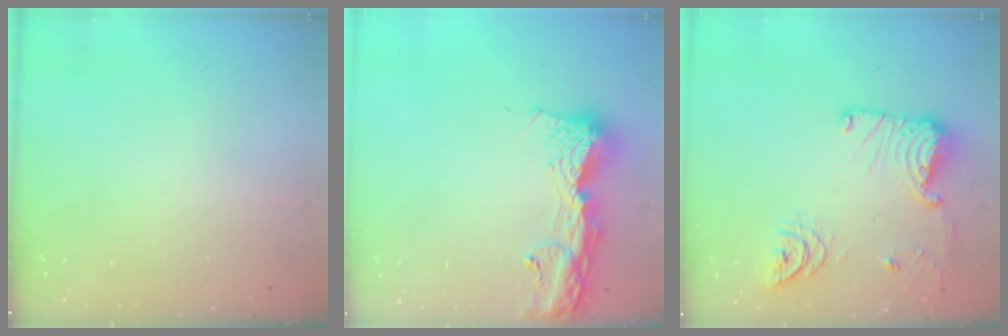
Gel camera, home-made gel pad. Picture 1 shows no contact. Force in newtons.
{"total": 13.9, "press": 13.8, "slide": 1.2}
{"total": 15.7, "press": 15.5, "slide": 2.6}